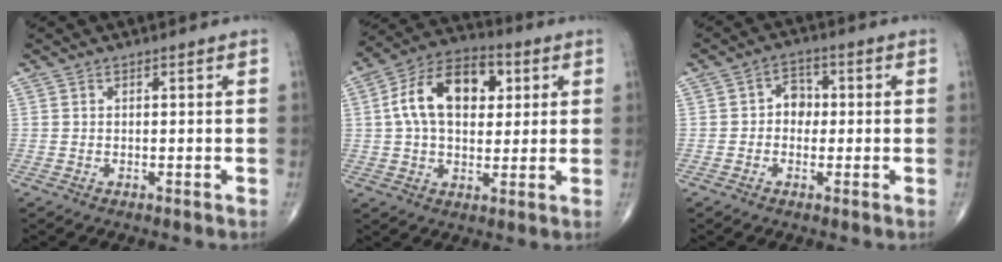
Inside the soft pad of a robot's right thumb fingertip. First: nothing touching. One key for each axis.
{"total": 15.7, "fx": 3.4, "fy": 9.8, "fz": 11.8, "tx": -0.182, "ty": 0.016, "tz": 0.050}
{"total": 4.3, "fx": -0.1, "fy": 3.5, "fz": 2.5, "tx": -0.012, "ty": 0.015, "tz": -0.012}